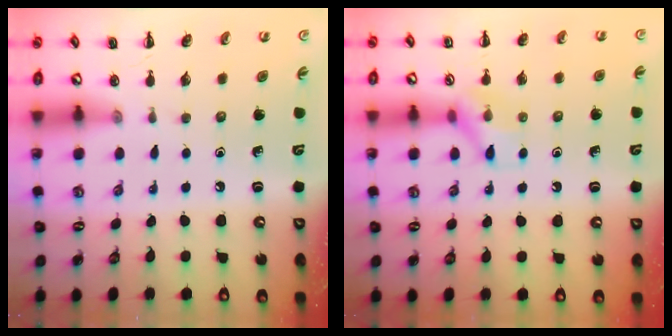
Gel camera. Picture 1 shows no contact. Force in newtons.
{"total": 9.3, "press": 9.2, "slide": 1.3}